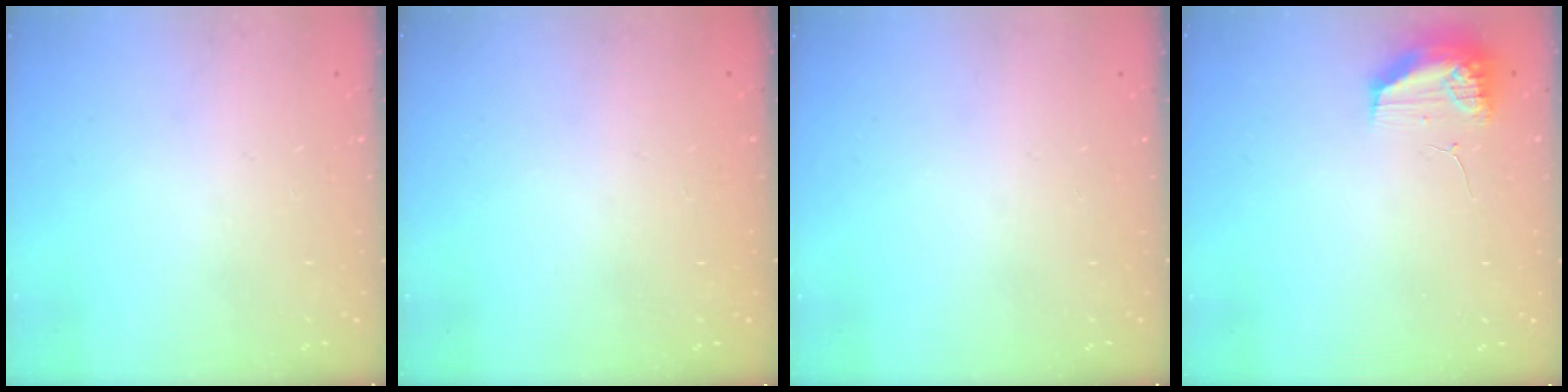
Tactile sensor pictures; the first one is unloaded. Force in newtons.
{"total": 0.0}
{"total": 0.0}
{"total": 9.9, "press": 9.9, "slide": 0.6}